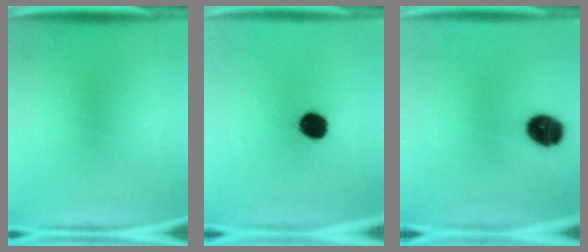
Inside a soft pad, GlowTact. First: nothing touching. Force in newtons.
{"total": 8.5}
{"total": 9.4}